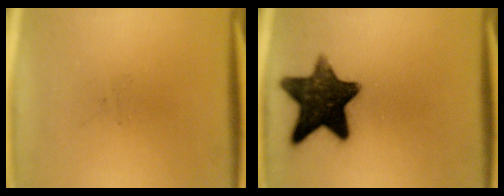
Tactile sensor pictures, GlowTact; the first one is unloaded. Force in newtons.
{"total": 14.1}